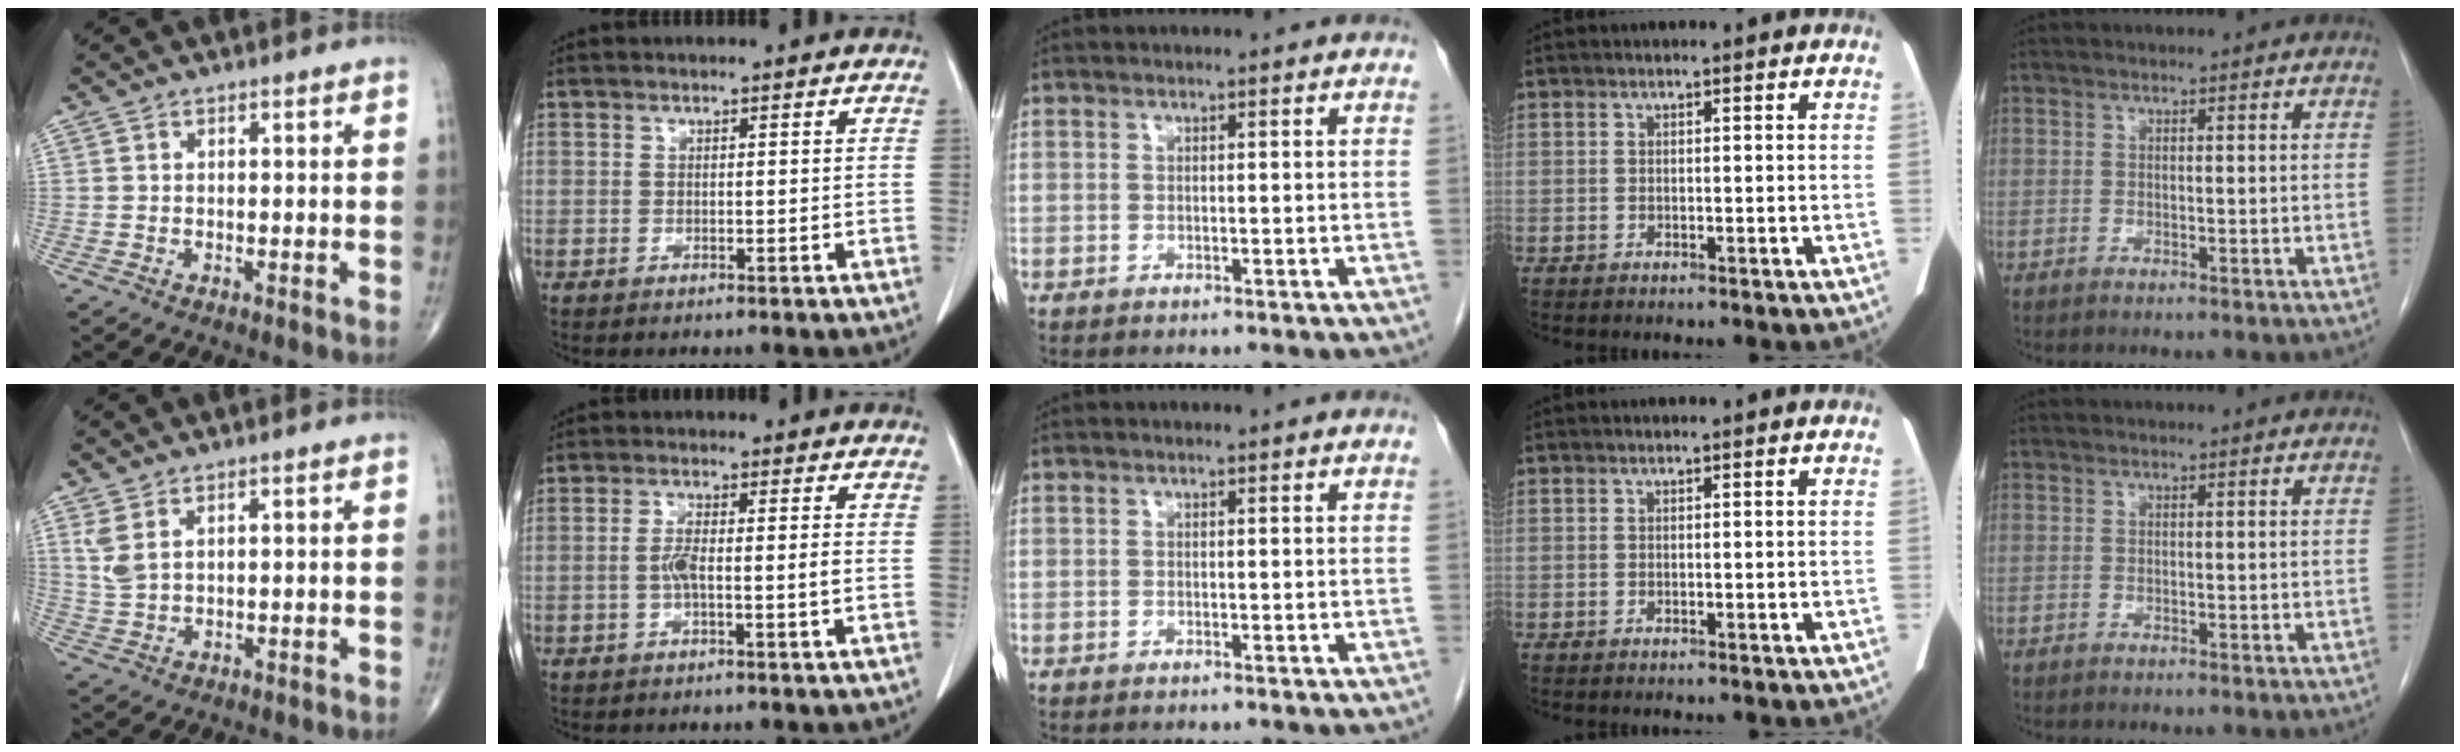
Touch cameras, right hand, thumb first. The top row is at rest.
{"thumb": {"total": 3.6, "force": [1.9, 1.4, 2.7], "torque": [-0.063, -0.002, 0.048]}, "index": {"total": 3.9, "force": [-0.8, 0.3, 3.8], "torque": [-0.074, 0.005, -0.014]}}